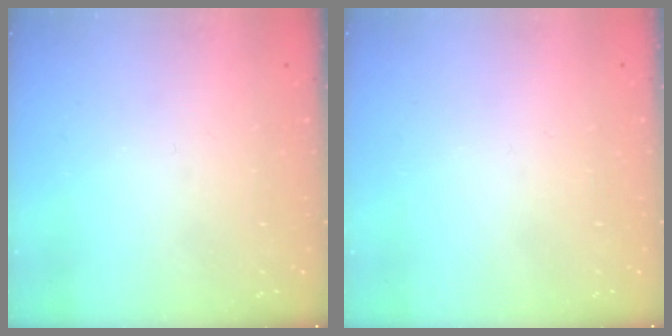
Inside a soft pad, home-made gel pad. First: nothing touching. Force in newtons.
{"total": 1.8, "press": 1.8, "slide": 0.1}